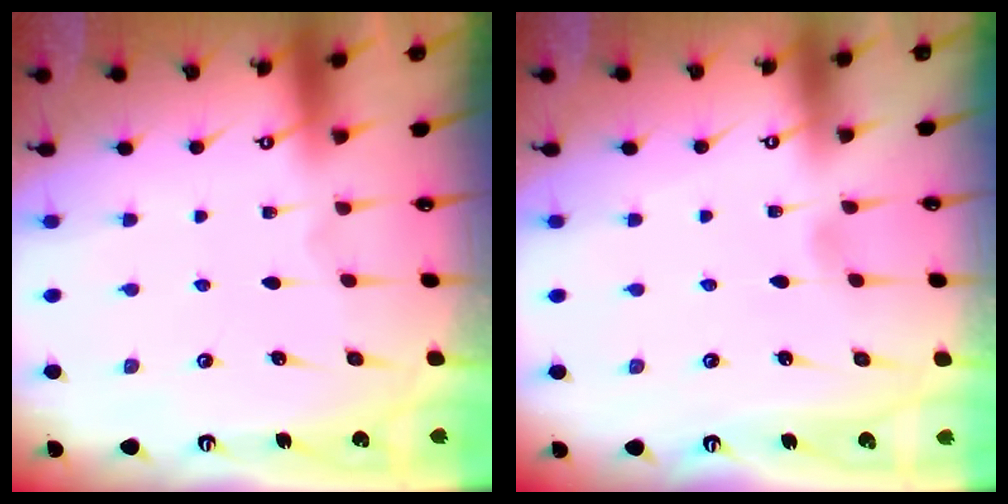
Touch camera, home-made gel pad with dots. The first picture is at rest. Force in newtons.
{"total": 3.1, "press": 3.0, "slide": 0.4}